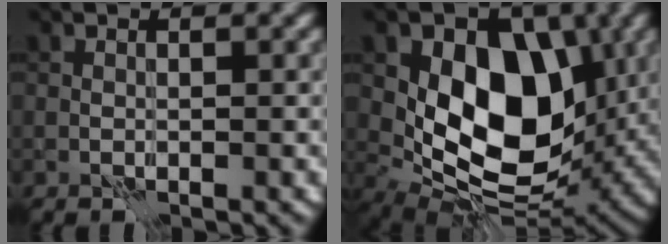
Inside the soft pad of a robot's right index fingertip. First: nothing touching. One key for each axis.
{"total": 10.9, "fx": 1.5, "fy": 7.3, "fz": 8.0, "tx": -0.122, "ty": -0.016, "tz": 0.023}